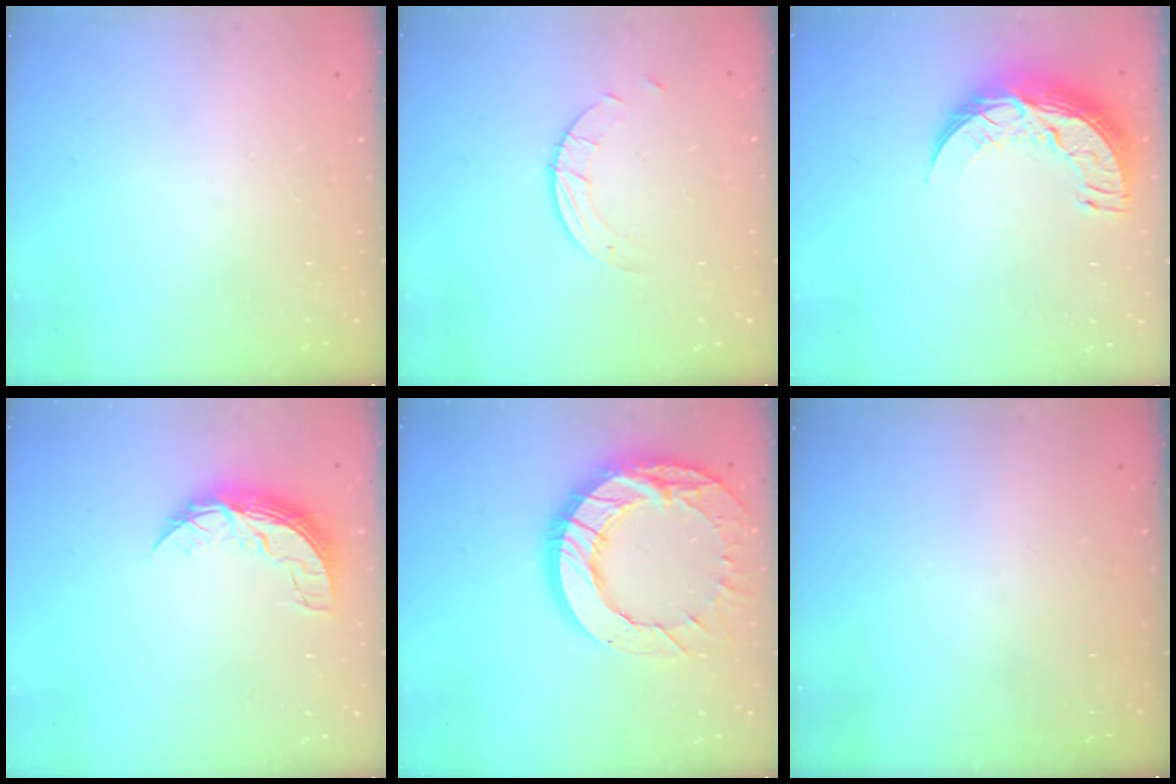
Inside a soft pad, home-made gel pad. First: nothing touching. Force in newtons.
{"total": 2.6, "press": 2.6, "slide": 0.2}
{"total": 11.9, "press": 11.9, "slide": 0.8}
{"total": 8.0, "press": 8.0, "slide": 0.5}
{"total": 20.9, "press": 20.8, "slide": 1.9}
{"total": 0.0}